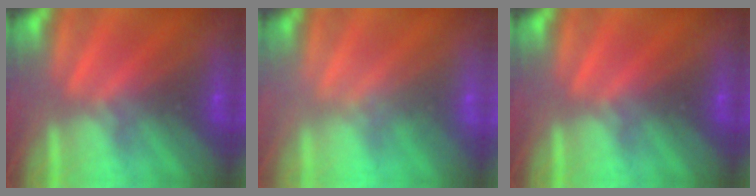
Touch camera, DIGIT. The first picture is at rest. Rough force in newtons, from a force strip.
{"total": 1.6}
{"total": 0.0}